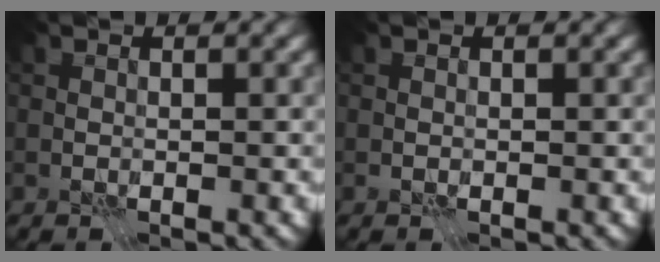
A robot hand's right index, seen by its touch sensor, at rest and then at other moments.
{"total": 0.0}